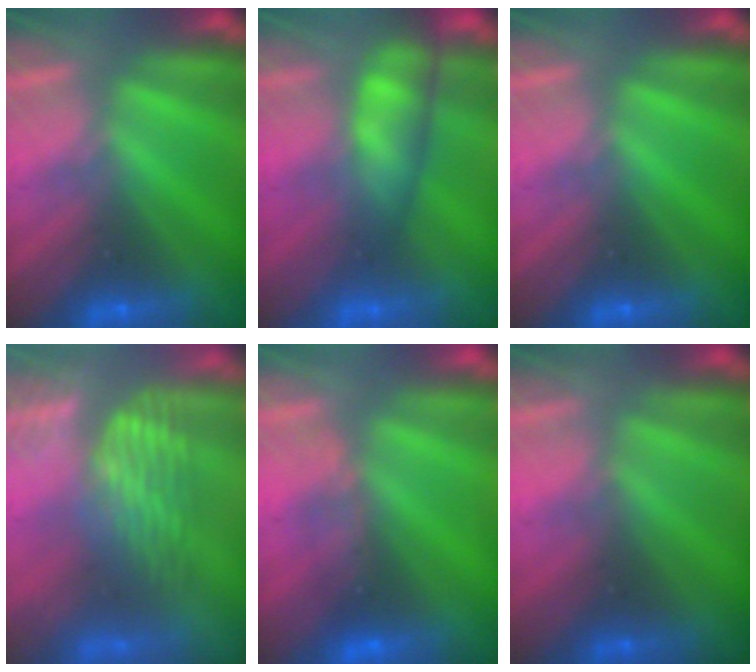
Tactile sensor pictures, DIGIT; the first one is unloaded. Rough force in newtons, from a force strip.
{"total": 5.0}
{"total": 0.0}
{"total": 4.6}
{"total": 3.0}
{"total": 4.8}